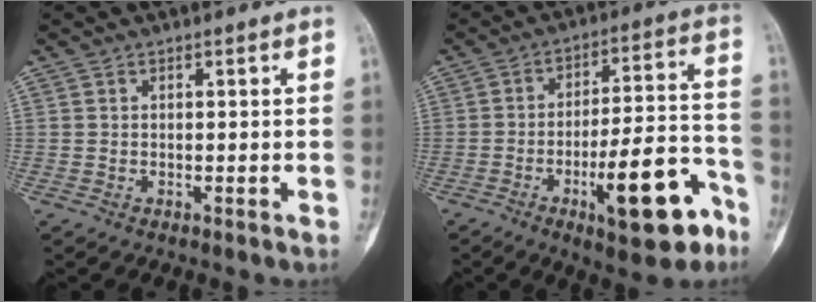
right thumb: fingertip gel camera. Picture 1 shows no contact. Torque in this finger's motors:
{"motor_torque": [2.04, 1.38, 1.29, -1.28, 0.46]}